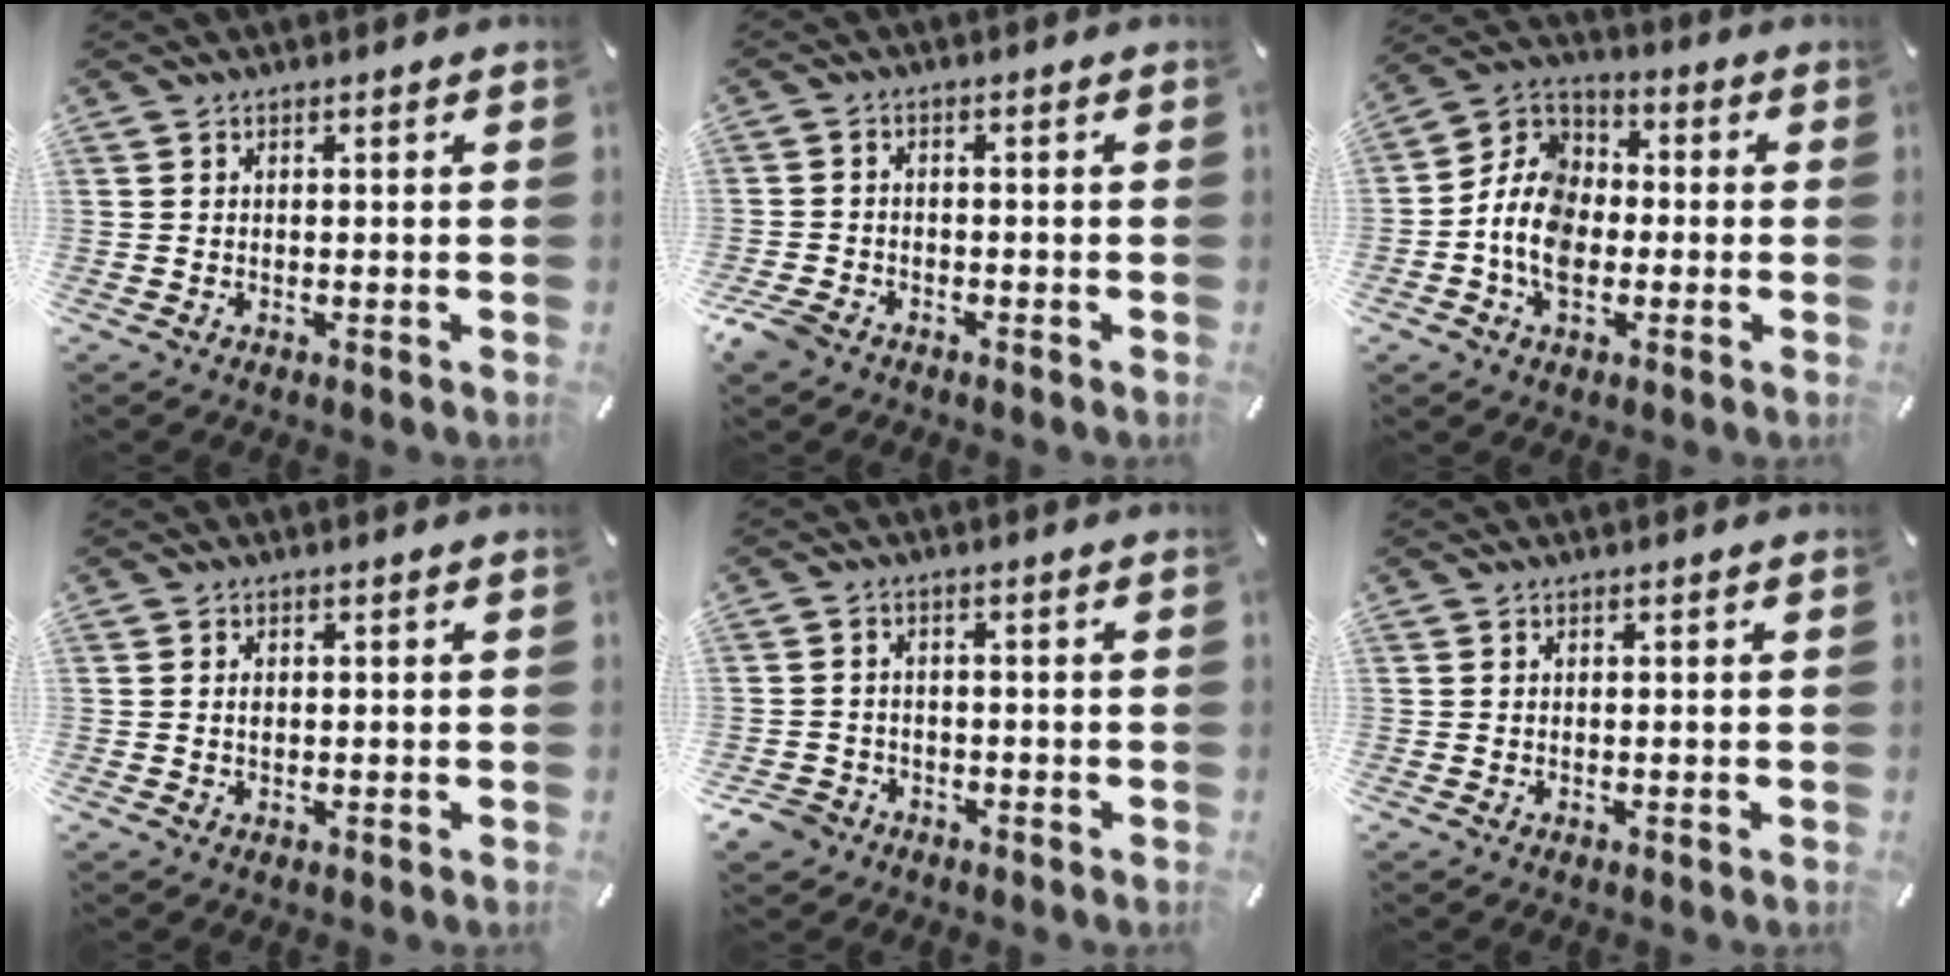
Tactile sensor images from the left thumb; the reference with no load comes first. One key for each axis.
{"total": 3.9, "fx": -2.8, "fy": 2.3, "fz": 1.4, "tx": -0.048, "ty": 0.010, "tz": -0.060}
{"total": 10.7, "fx": -3.5, "fy": 8.1, "fz": 6.1, "tx": -0.155, "ty": 0.014, "tz": -0.073}
{"total": 1.6, "fx": 0.1, "fy": 1.0, "fz": 1.2, "tx": -0.026, "ty": 0.004, "tz": 0.001}
{"total": 4.2, "fx": -2.7, "fy": 3.1, "fz": 0.9, "tx": -0.032, "ty": 0.010, "tz": -0.057}
{"total": 0.0}